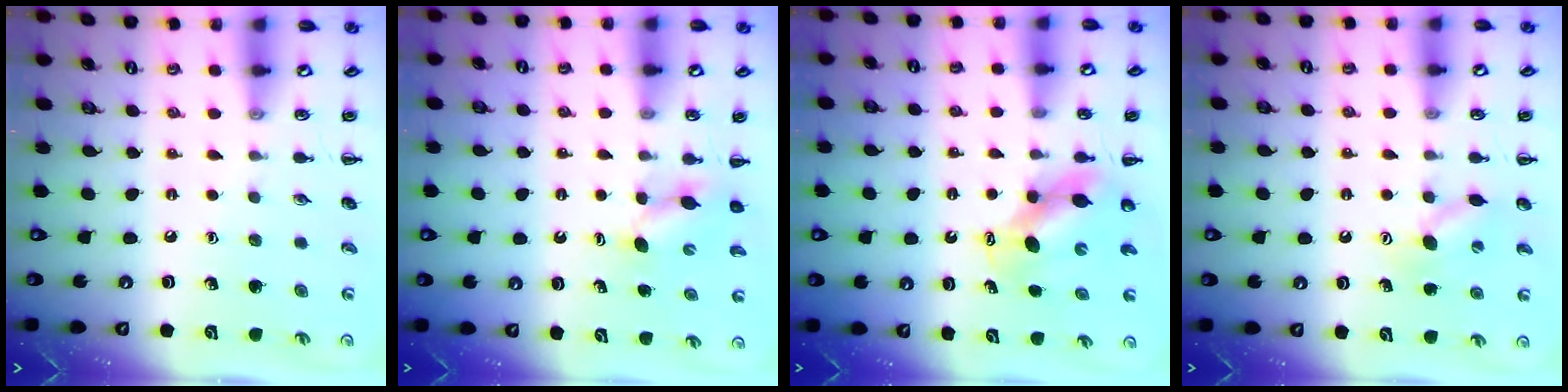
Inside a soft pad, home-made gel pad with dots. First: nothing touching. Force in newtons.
{"total": 3.5, "press": 3.4, "slide": 0.9}
{"total": 7.0, "press": 6.9, "slide": 1.2}
{"total": 7.8, "press": 7.7, "slide": 1.5}